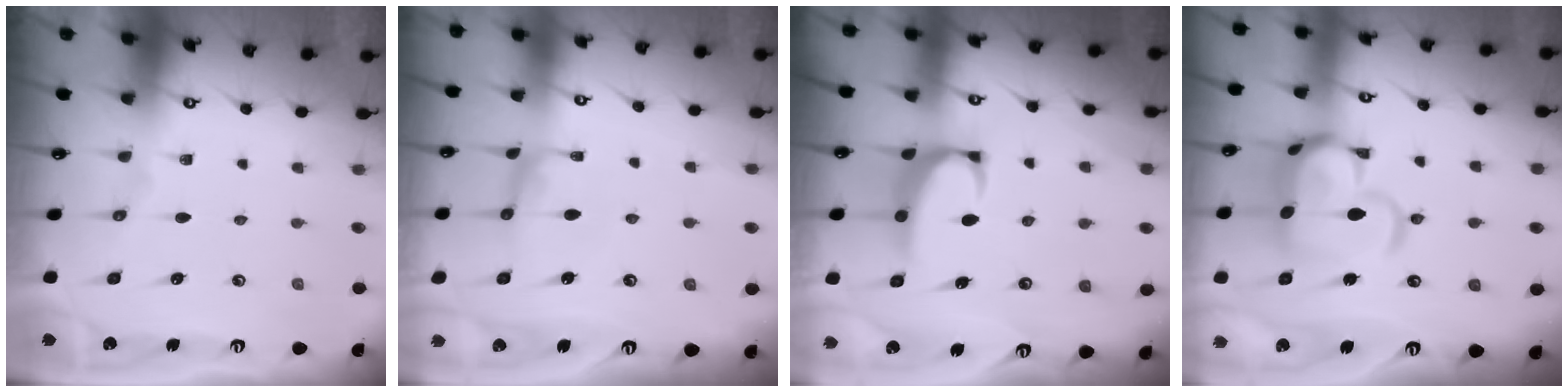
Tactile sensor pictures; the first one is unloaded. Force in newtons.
{"total": 3.3, "press": 3.2, "slide": 0.9}
{"total": 2.5, "press": 2.4, "slide": 0.8}
{"total": 10.5, "press": 10.4, "slide": 1.6}